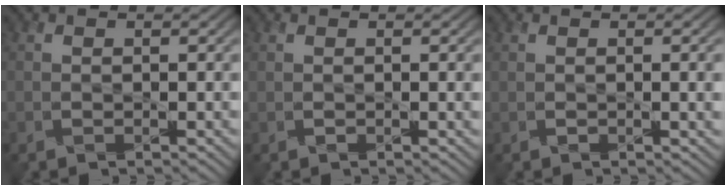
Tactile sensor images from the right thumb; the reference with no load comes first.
{"total": 0.9, "force": [0.2, 0.2, 0.8], "torque": [-0.015, -0.003, 0.006]}
{"total": 2.3, "force": [0.3, 0.5, 2.2], "torque": [-0.036, 0.002, 0.007]}